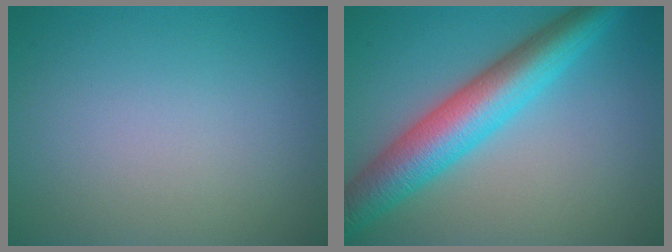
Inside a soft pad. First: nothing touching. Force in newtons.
{"total": 7.9, "press": 7.9, "slide": 0.1}